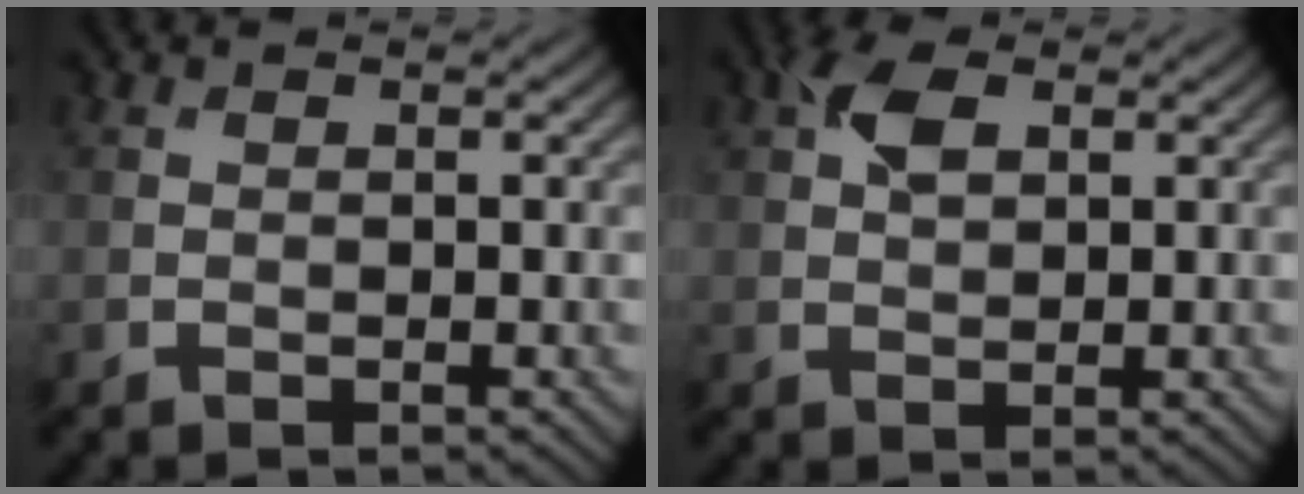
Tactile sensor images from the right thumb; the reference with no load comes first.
{"total": 4.0, "force": [1.6, 2.3, 2.8], "torque": [-0.064, 0.008, 0.027]}